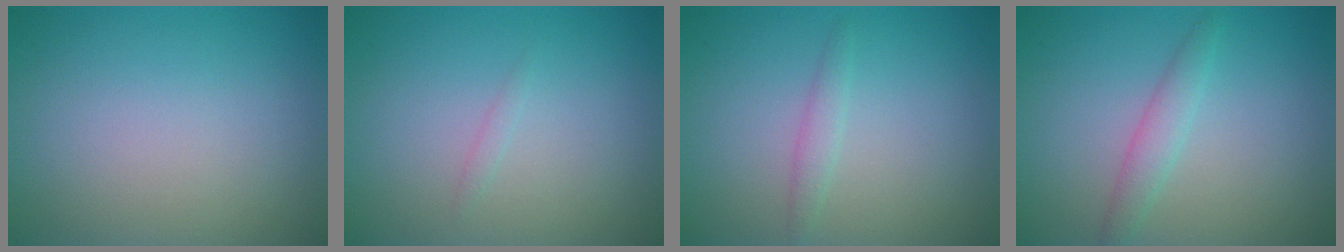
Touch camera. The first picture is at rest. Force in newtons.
{"total": 0.5, "press": 0.5, "slide": 0.0}
{"total": 1.1, "press": 1.1, "slide": 0.0}
{"total": 1.9, "press": 1.9, "slide": 0.1}